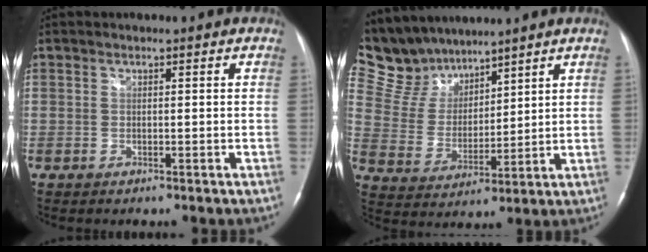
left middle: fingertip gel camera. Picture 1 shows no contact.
{"total": 9.8, "force": [9.1, 3.5, 0.8], "torque": [-0.039, 0.021, 0.196]}